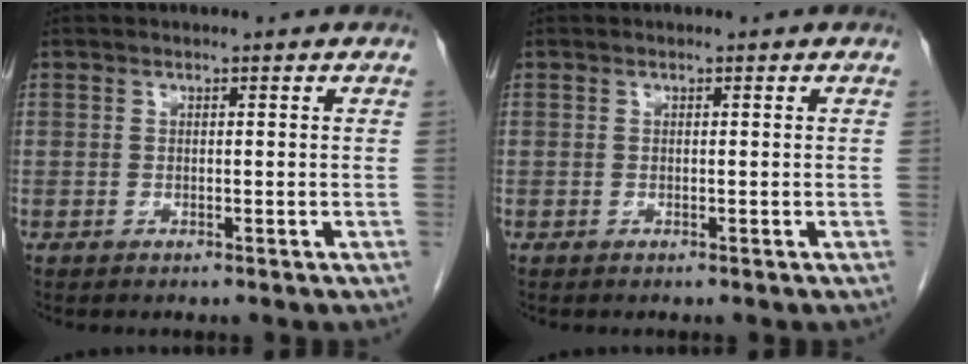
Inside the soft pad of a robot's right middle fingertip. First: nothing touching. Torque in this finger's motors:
{"motor_torque": [-0.25, 0.02, 0.00, -0.01]}